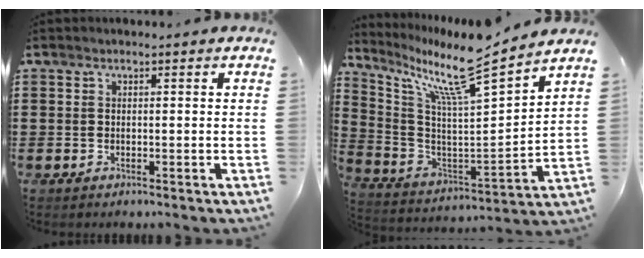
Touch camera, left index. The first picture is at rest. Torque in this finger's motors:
{"motor_torque": [2.14, 0.00, 0.28, 0.16]}